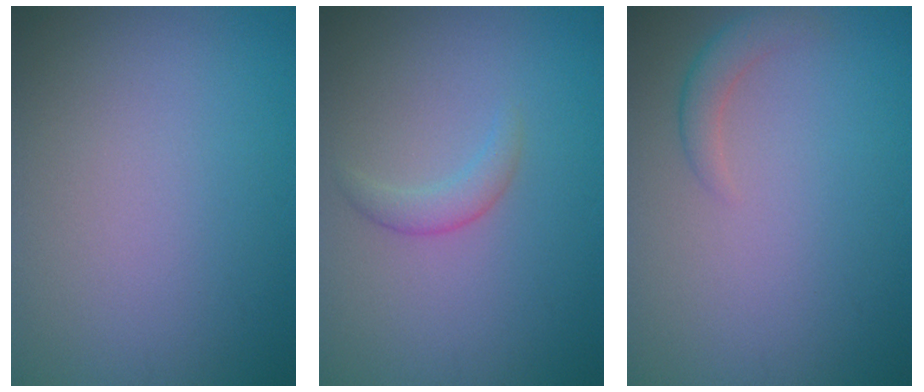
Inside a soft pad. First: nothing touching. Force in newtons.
{"total": 1.6, "press": 1.6, "slide": 0.2}
{"total": 1.6, "press": 1.6, "slide": 0.1}